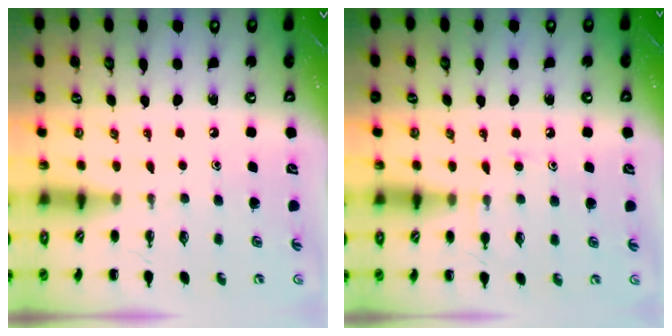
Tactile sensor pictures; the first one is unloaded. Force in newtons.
{"total": 6.7, "press": 6.4, "slide": 1.9}